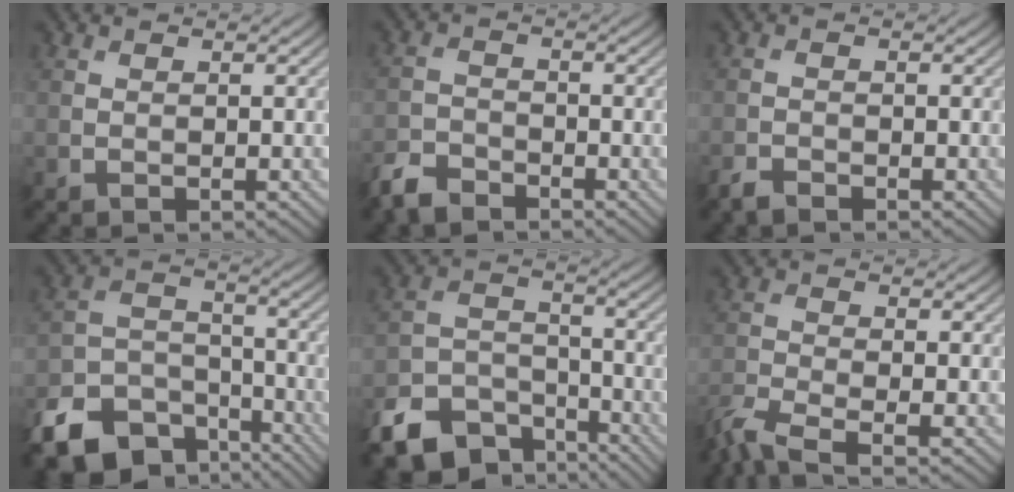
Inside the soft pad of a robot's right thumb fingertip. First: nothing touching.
{"total": 3.8, "force": [-3.4, 1.5, 1.2], "torque": [-0.027, -0.006, -0.079]}
{"total": 1.5, "force": [-1.4, 0.4, 0.4], "torque": [-0.013, -0.003, -0.033]}
{"total": 12.0, "force": [-8.3, 6.8, 5.3], "torque": [-0.120, -0.025, -0.146]}
{"total": 10.4, "force": [-7.5, 5.8, 4.4], "torque": [-0.096, -0.021, -0.139]}
{"total": 4.9, "force": [-3.8, 1.0, 3.0], "torque": [-0.067, -0.014, -0.089]}